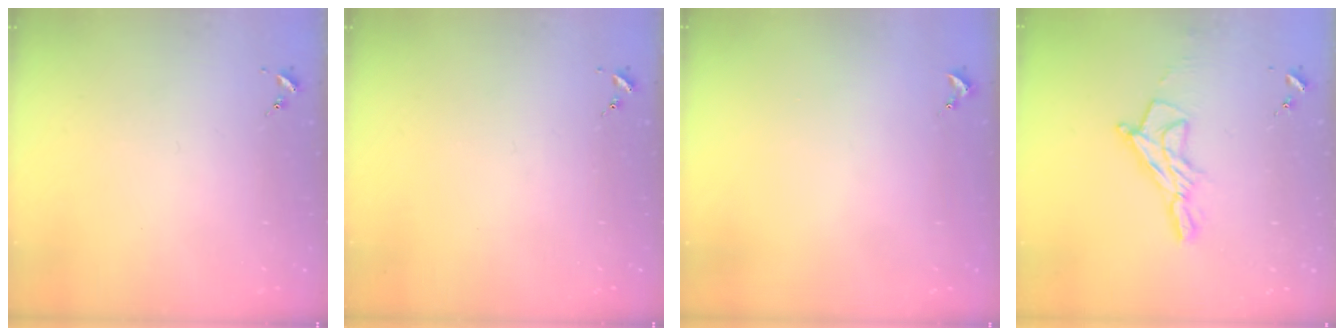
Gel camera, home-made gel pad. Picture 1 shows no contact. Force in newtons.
{"total": 0.0}
{"total": 0.9, "press": 0.9, "slide": 0.0}
{"total": 11.7, "press": 11.7, "slide": 1.0}